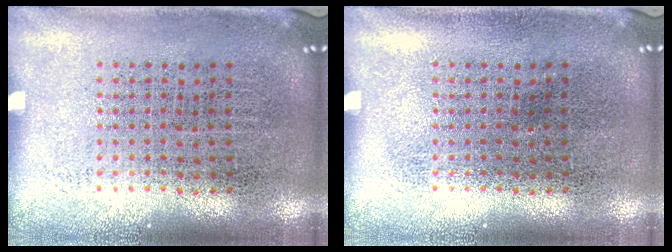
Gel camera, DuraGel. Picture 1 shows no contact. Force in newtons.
{"total": 0.0}